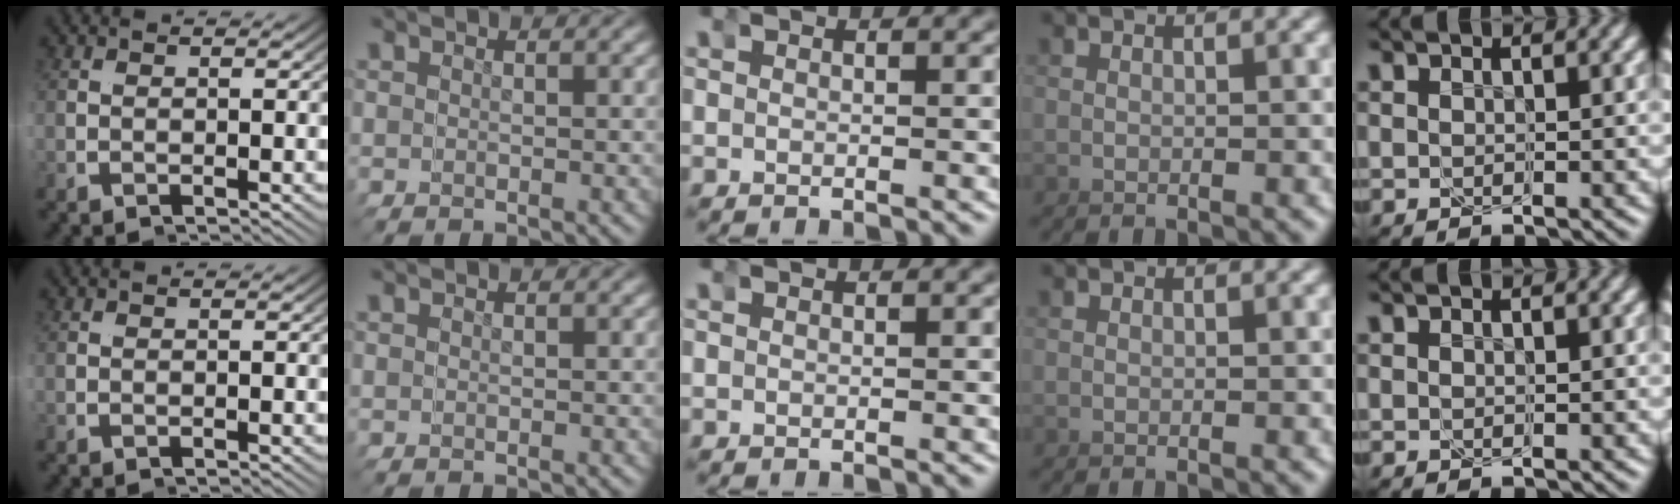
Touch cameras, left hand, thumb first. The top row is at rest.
{}